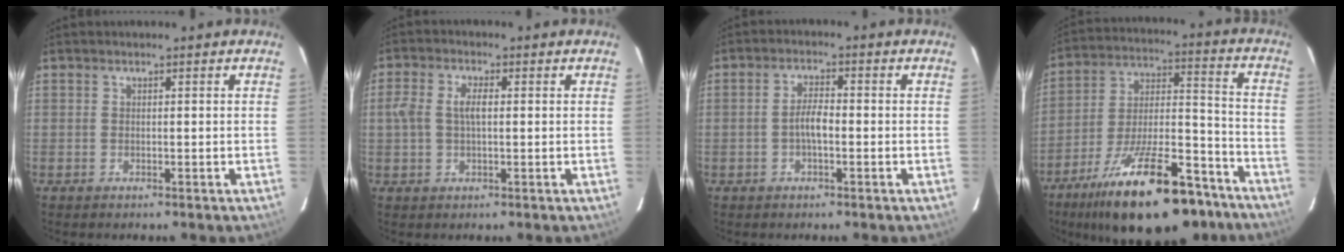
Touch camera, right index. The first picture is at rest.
{"total": 4.6, "force": [0.2, 2.3, 4.0], "torque": [-0.081, 0.008, 0.003]}
{"total": 3.5, "force": [-1.0, 1.1, 3.2], "torque": [-0.062, 0.007, -0.018]}
{"total": 25.8, "force": [-18.0, 9.2, 16.1], "torque": [-0.279, -0.006, -0.267]}